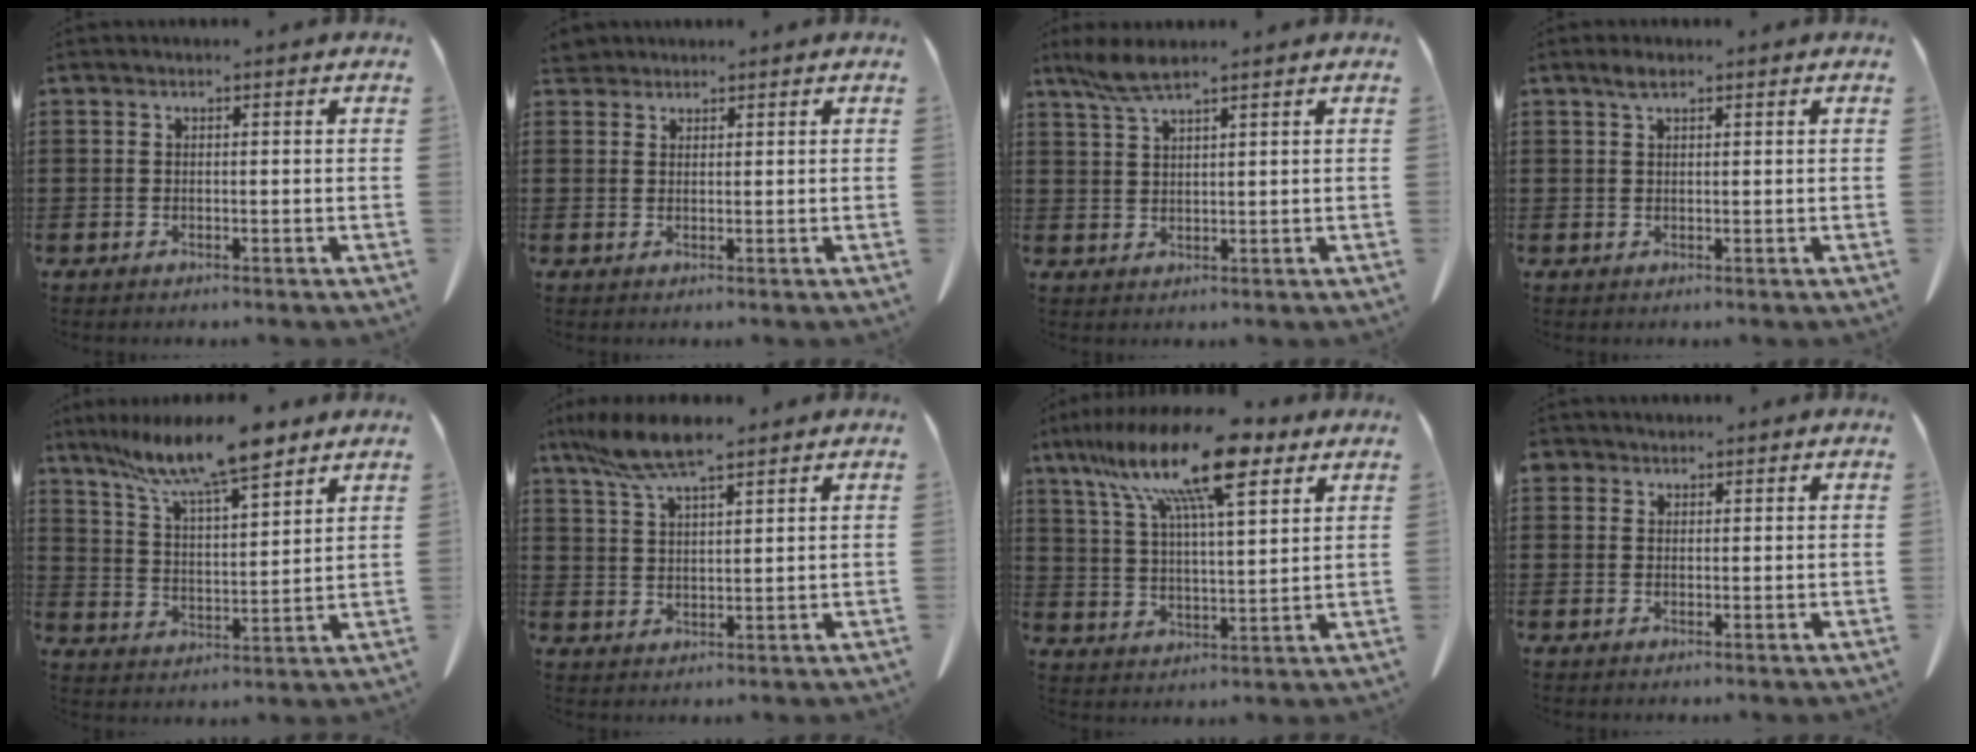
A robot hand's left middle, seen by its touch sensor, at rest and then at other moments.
{"total": 2.2, "force": [2.0, 0.8, 0.4], "torque": [-0.015, 0.004, 0.040]}
{"total": 4.5, "force": [3.2, 0.5, 3.0], "torque": [-0.067, -0.001, 0.060]}
{"total": 1.8, "force": [1.1, 0.7, 1.2], "torque": [-0.027, 0.002, 0.021]}
{"total": 11.0, "force": [8.9, 1.0, 6.2], "torque": [-0.138, -0.040, 0.151]}
{"total": 7.8, "force": [5.9, 1.4, 4.9], "torque": [-0.110, -0.009, 0.110]}
{"total": 16.3, "force": [11.0, 4.0, 11.3], "torque": [-0.221, -0.041, 0.186]}
{"total": 1.6, "force": [1.3, 0.9, 0.1], "torque": [-0.008, 0.003, 0.027]}